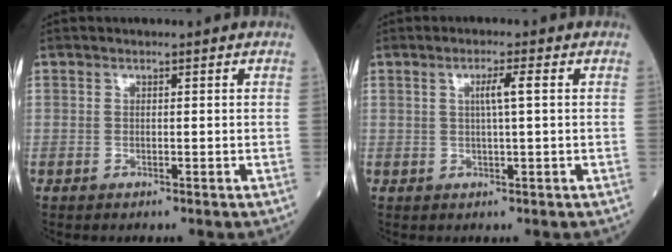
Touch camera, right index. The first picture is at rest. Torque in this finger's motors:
{"motor_torque": [0.50, 0.22, 0.24, 0.07]}